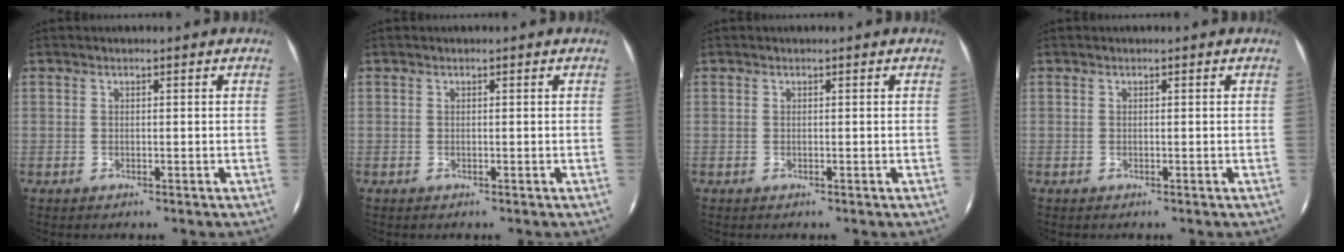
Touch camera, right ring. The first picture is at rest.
{"total": 0.0}
{"total": 0.0}
{"total": 0.0}